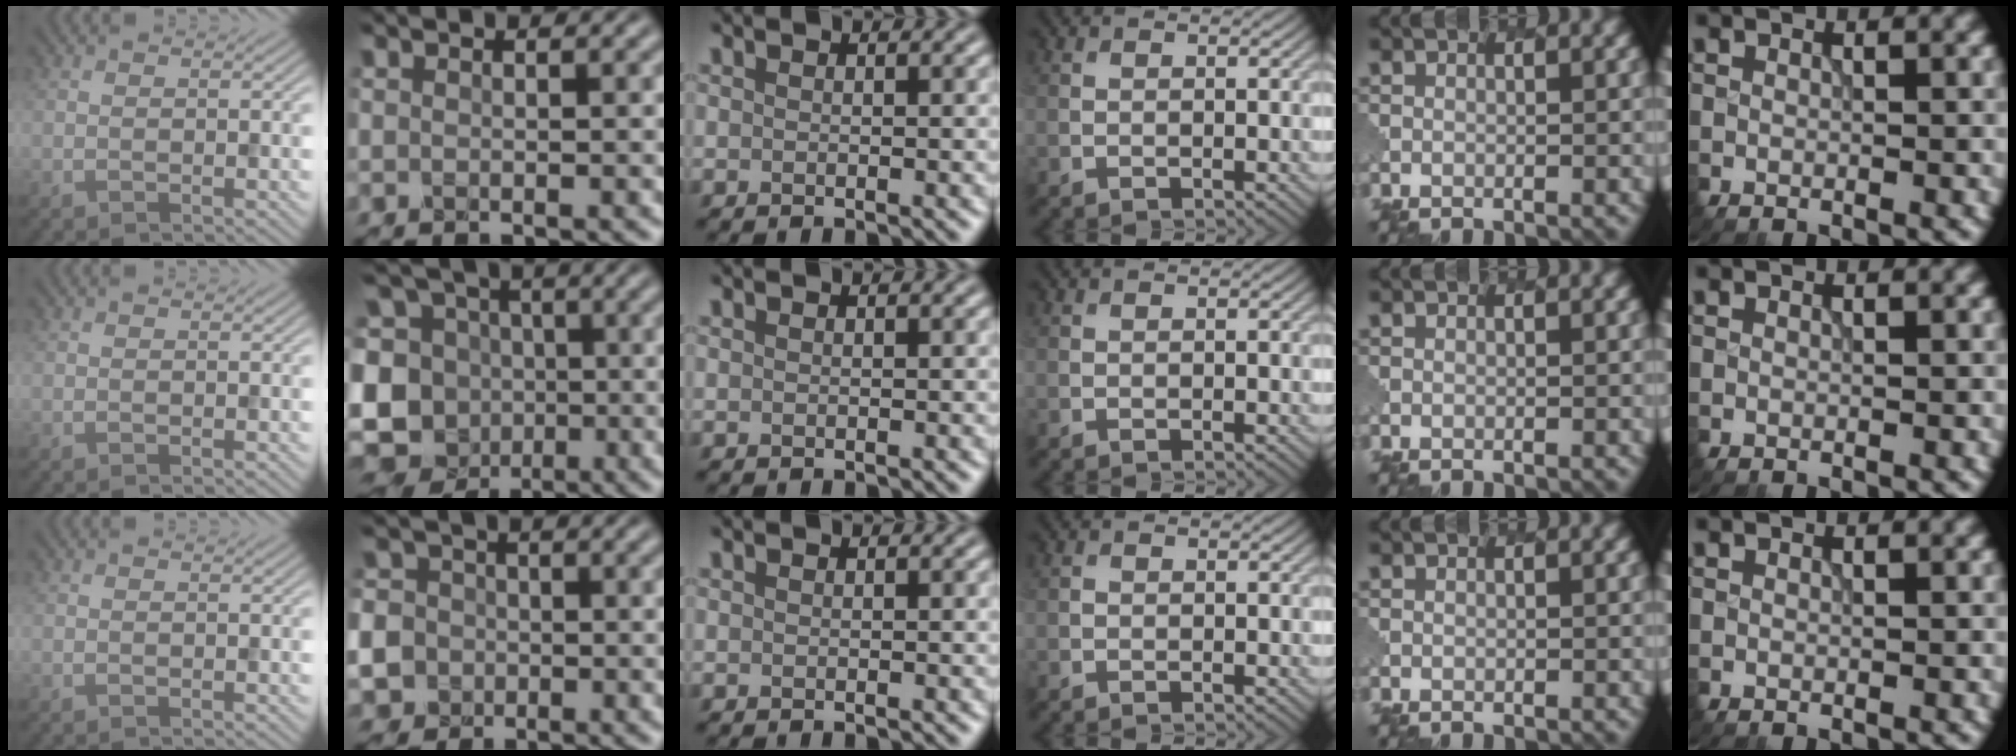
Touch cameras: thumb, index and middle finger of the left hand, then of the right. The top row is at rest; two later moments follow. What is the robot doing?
{"motion": "extract", "object": "pen bag"}